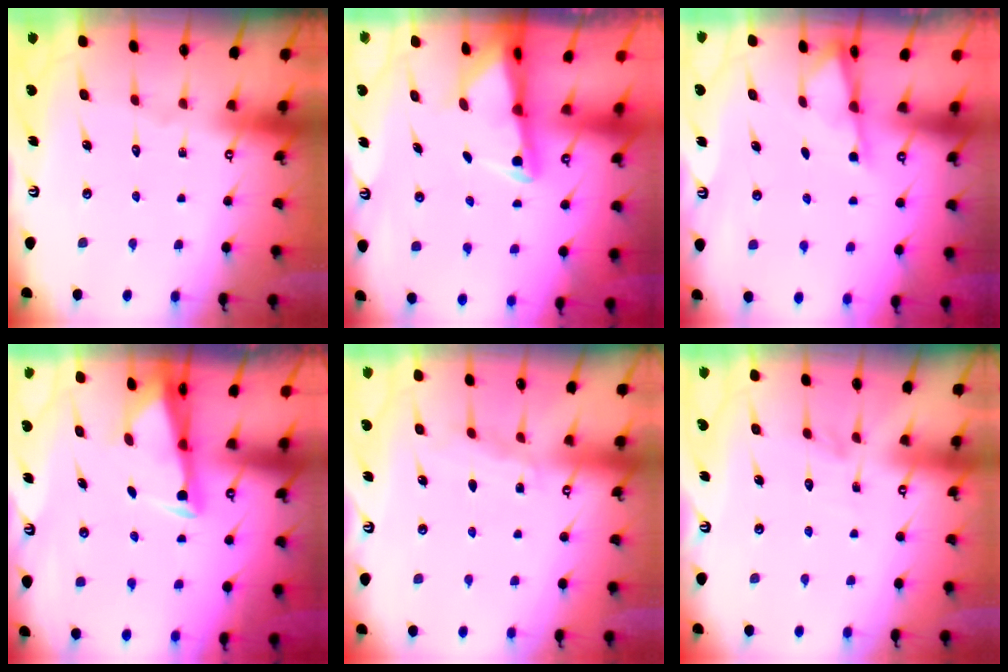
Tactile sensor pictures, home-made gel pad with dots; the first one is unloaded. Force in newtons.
{"total": 2.6, "press": 2.5, "slide": 0.5}
{"total": 1.8, "press": 1.7, "slide": 0.4}
{"total": 3.1, "press": 3.0, "slide": 0.6}
{"total": 4.7, "press": 4.7, "slide": 0.4}
{"total": 3.5, "press": 3.4, "slide": 0.4}